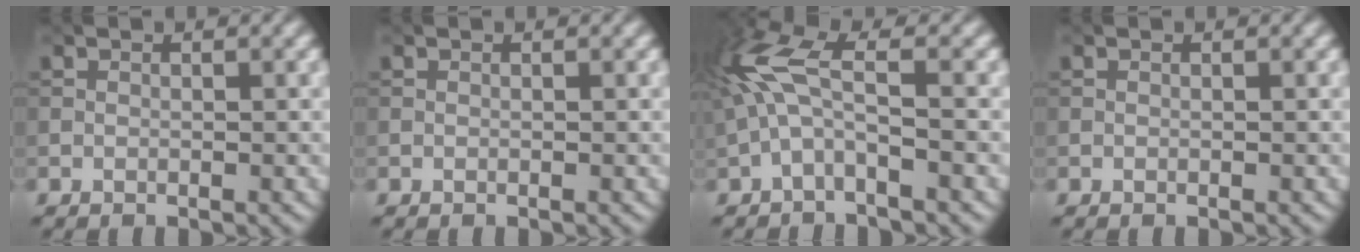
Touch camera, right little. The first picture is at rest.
{"total": 0.0}
{"total": 5.2, "force": [-0.4, 1.6, 4.9], "torque": [-0.123, 0.026, -0.021]}
{"total": 0.0}